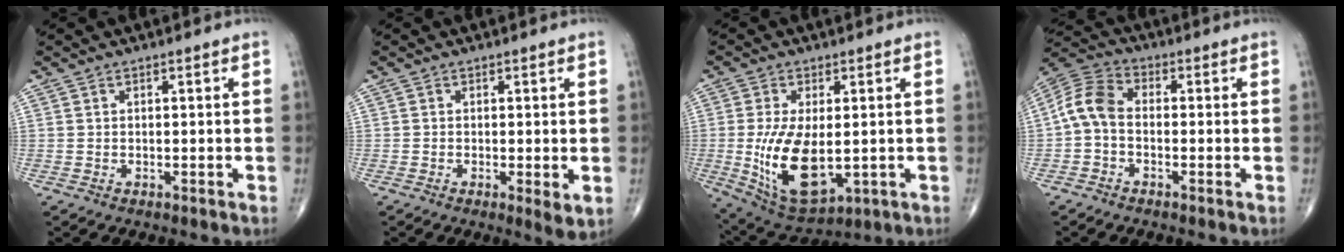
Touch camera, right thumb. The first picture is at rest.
{"total": 3.0, "force": [-0.4, 0.7, 2.9], "torque": [-0.051, -0.013, -0.011]}
{"total": 14.2, "force": [-1.4, 7.0, 12.2], "torque": [-0.223, -0.020, -0.003]}
{"total": 7.4, "force": [-1.1, 4.9, 5.5], "torque": [-0.107, 0.025, -0.037]}